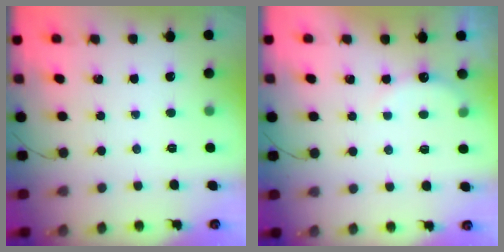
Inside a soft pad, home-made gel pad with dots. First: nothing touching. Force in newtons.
{"total": 6.1, "press": 5.9, "slide": 1.3}